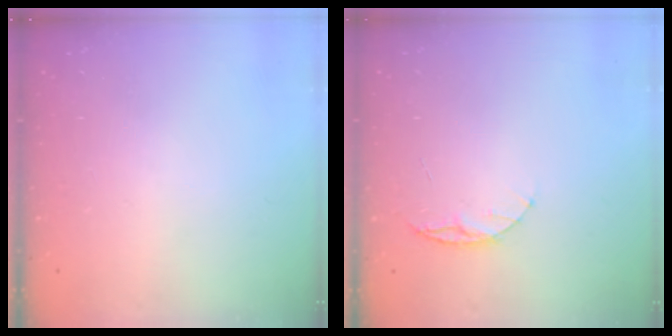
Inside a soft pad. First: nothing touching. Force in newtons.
{"total": 5.2, "press": 5.1, "slide": 0.6}